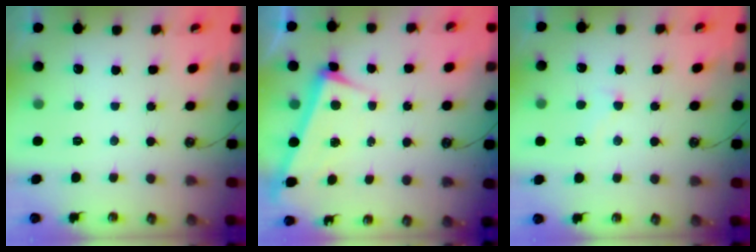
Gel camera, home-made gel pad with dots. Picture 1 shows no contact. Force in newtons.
{"total": 3.3, "press": 3.2, "slide": 0.8}
{"total": 3.3, "press": 3.2, "slide": 0.6}